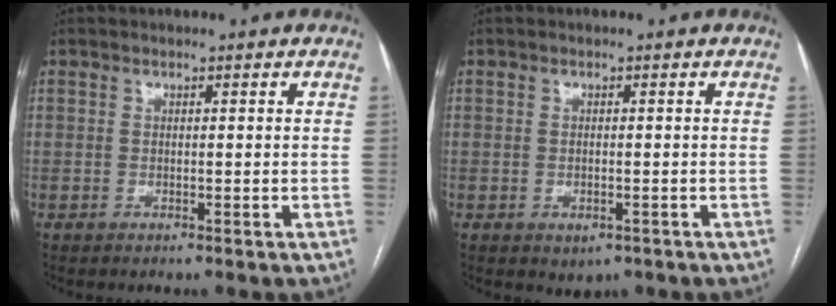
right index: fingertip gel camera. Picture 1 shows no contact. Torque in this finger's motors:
{"motor_torque": [0.35, -0.09, 0.07, 0.01]}